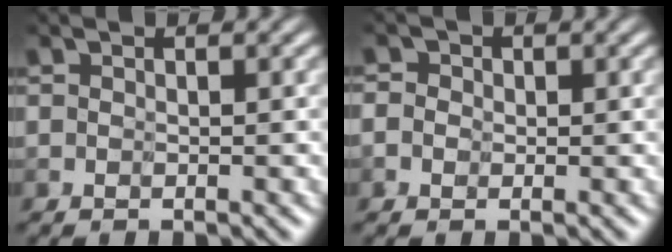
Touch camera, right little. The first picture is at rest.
{"total": 2.0, "force": [-0.6, 1.9, -0.1], "torque": [-0.007, 0.017, -0.035]}